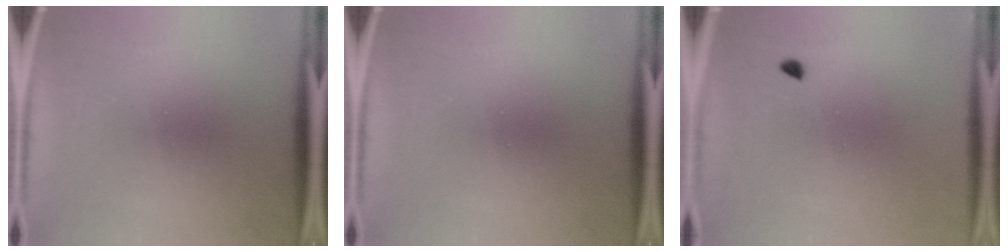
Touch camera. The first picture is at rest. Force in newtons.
{"total": 0.0}
{"total": 0.8}